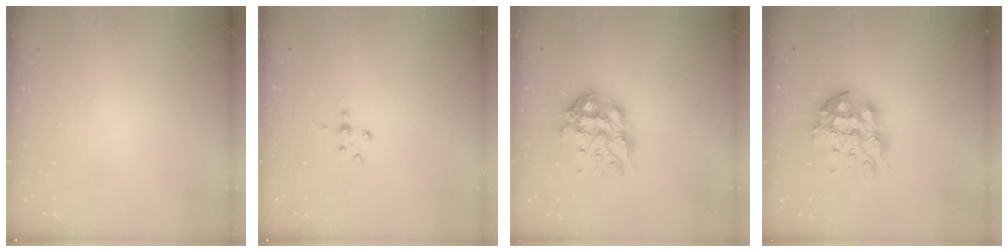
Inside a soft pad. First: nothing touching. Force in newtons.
{"total": 5.2, "press": 4.8, "slide": 2.1}
{"total": 11.3, "press": 11.2, "slide": 0.8}
{"total": 12.7, "press": 12.6, "slide": 1.2}